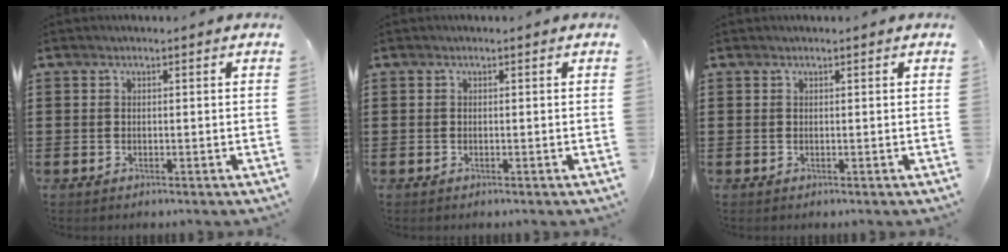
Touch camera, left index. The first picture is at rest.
{"total": 0.0}
{"total": 0.0}